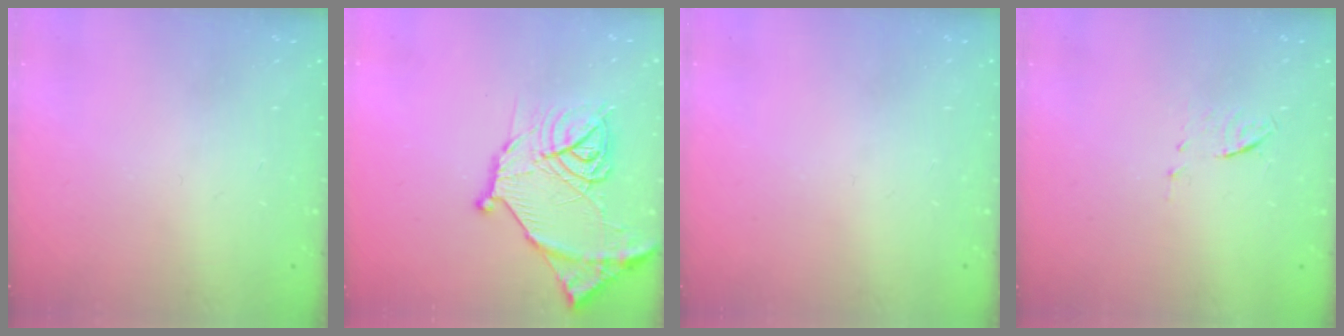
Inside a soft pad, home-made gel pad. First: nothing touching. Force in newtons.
{"total": 16.8, "press": 16.7, "slide": 1.5}
{"total": 0.0}
{"total": 4.2, "press": 4.1, "slide": 0.9}